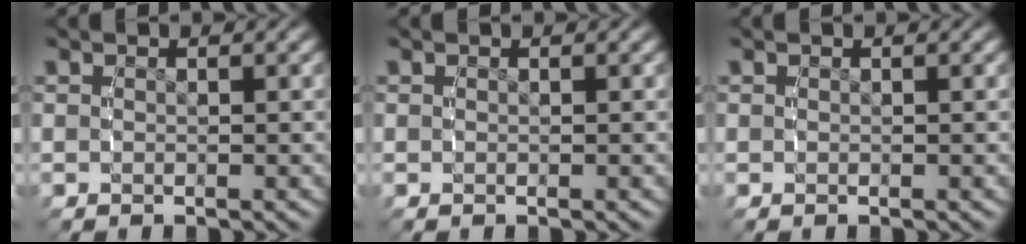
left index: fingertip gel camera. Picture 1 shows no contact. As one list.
[{"total": 0.0}, {"total": 0.0}]